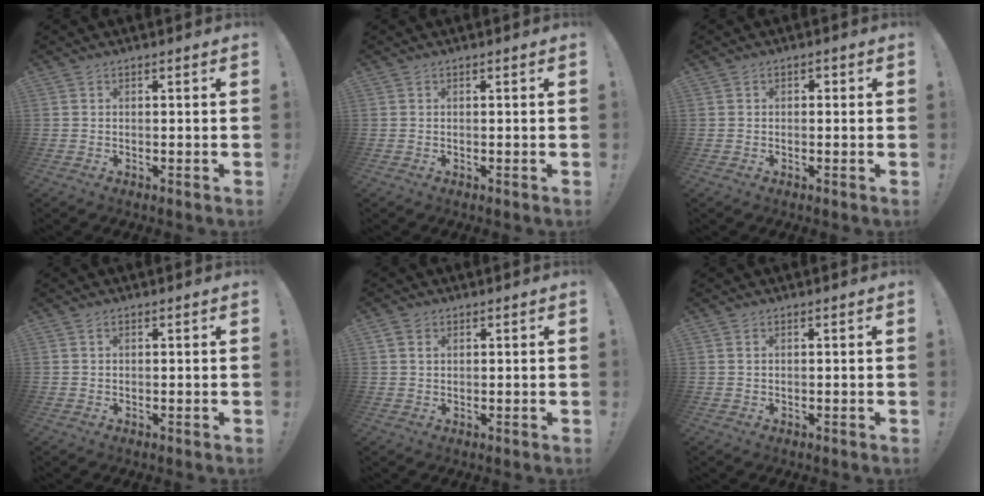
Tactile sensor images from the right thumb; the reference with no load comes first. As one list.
[{"total": 0.0}, {"total": 1.1, "force": [-0.5, 0.9, 0.2], "torque": [-0.003, 0.004, -0.011]}, {"total": 0.8, "force": [0.4, 0.6, 0.3], "torque": [-0.007, 0.003, 0.007]}, {"total": 2.3, "force": [1.0, 1.7, 1.1], "torque": [-0.023, 0.003, 0.020]}, {"total": 0.8, "force": [0.5, 0.5, 0.5], "torque": [-0.008, -0.001, 0.009]}]